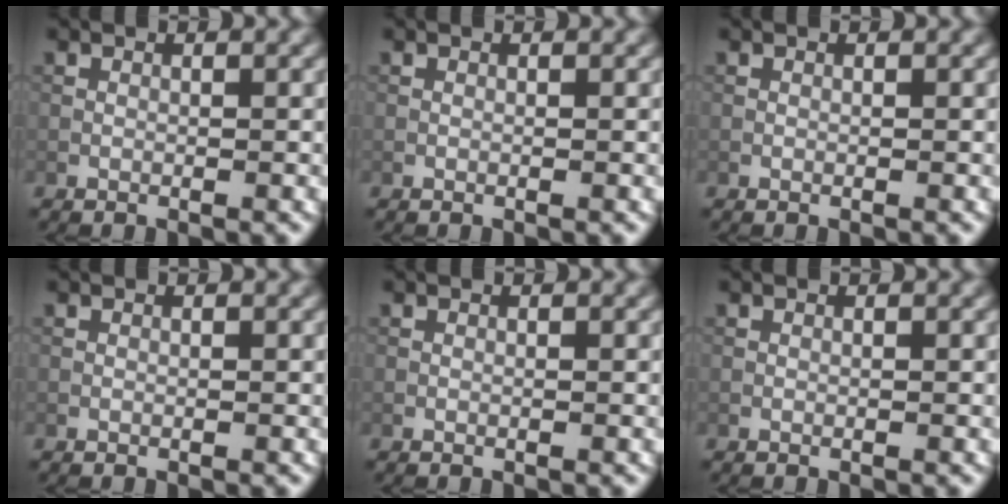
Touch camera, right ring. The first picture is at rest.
{"total": 0.0}
{"total": 0.0}
{"total": 0.0}
{"total": 0.0}
{"total": 0.0}